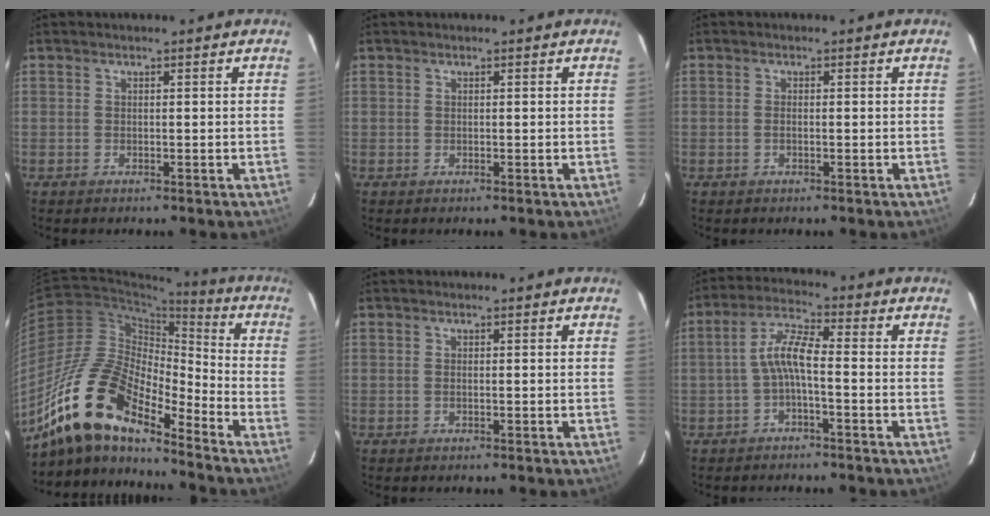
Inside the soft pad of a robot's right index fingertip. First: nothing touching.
{"total": 0.0}
{"total": 0.6, "force": [-0.3, 0.2, 0.5], "torque": [-0.012, 0.001, -0.006]}
{"total": 18.1, "force": [-13.8, 5.5, 10.4], "torque": [-0.188, -0.008, -0.275]}
{"total": 0.0}
{"total": 5.5, "force": [-1.9, 1.0, 5.1], "torque": [-0.116, 0.017, -0.036]}